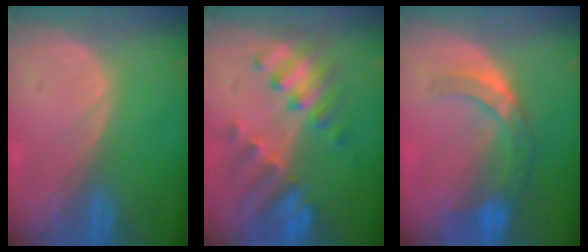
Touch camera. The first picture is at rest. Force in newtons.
{"total": 7.8, "press": 7.7, "slide": 0.8}
{"total": 7.3, "press": 6.4, "slide": 3.6}